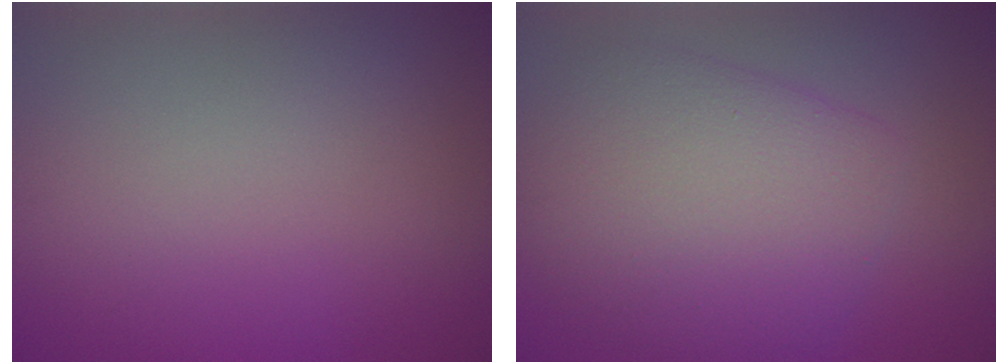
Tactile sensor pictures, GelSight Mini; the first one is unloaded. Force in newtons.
{"total": 7.0, "press": 7.0, "slide": 0.2}